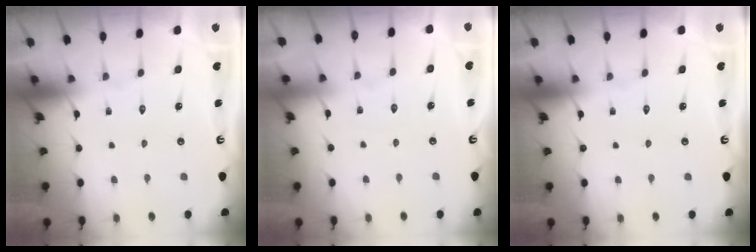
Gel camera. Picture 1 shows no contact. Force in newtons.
{"total": 2.1, "press": 2.1, "slide": 0.2}
{"total": 0.0}